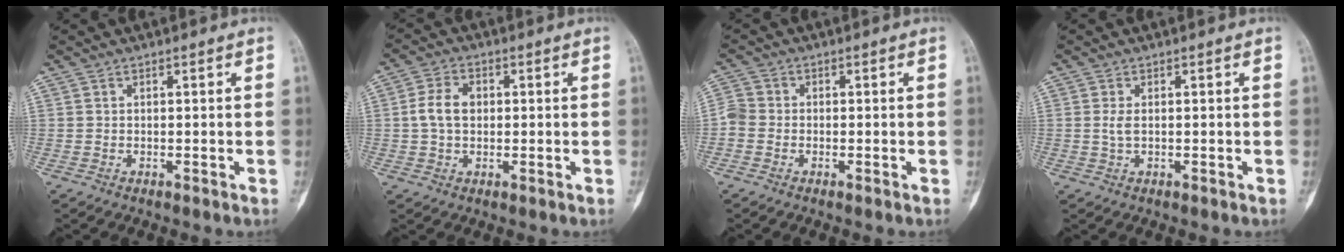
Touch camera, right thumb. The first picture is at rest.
{"total": 5.7, "force": [0.3, 4.0, 4.0], "torque": [-0.078, 0.013, 0.002]}
{"total": 3.3, "force": [-0.9, 2.7, 1.5], "torque": [-0.031, 0.006, -0.030]}
{"total": 1.6, "force": [0.1, 0.7, 1.4], "torque": [-0.035, -0.001, 0.004]}